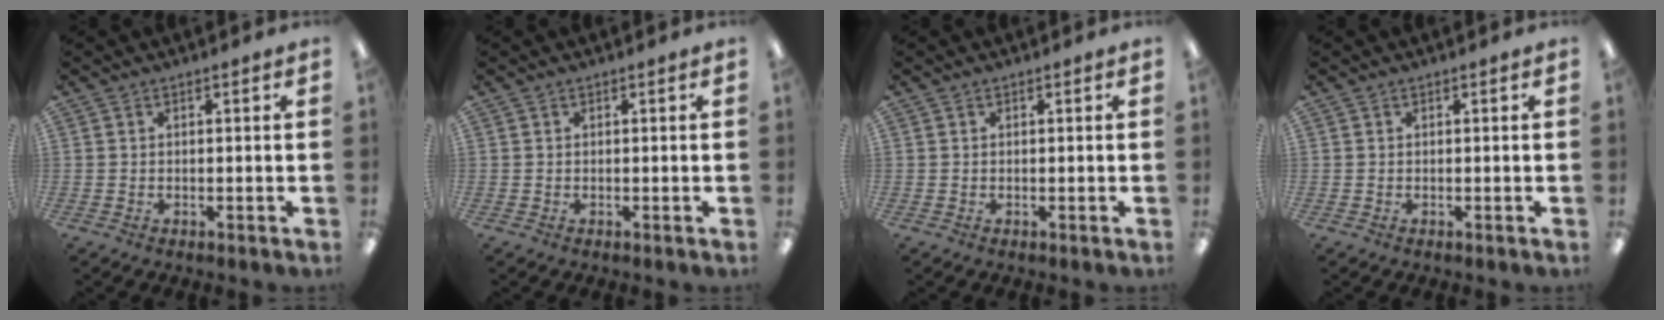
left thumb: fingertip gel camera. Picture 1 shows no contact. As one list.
[{"total": 0.0}, {"total": 0.0}, {"total": 0.0}]